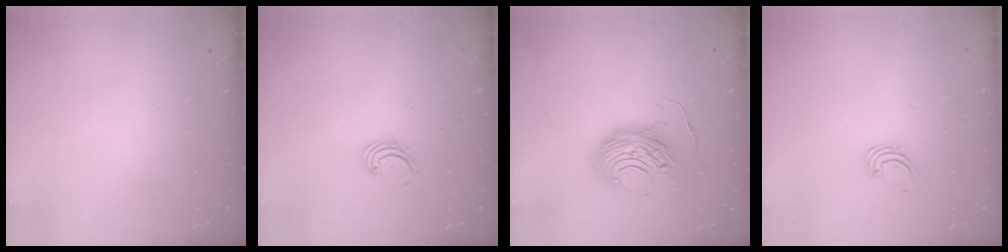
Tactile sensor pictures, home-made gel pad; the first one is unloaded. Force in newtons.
{"total": 1.8, "press": 1.7, "slide": 0.6}
{"total": 12.3, "press": 12.2, "slide": 0.9}
{"total": 1.6, "press": 1.6, "slide": 0.1}